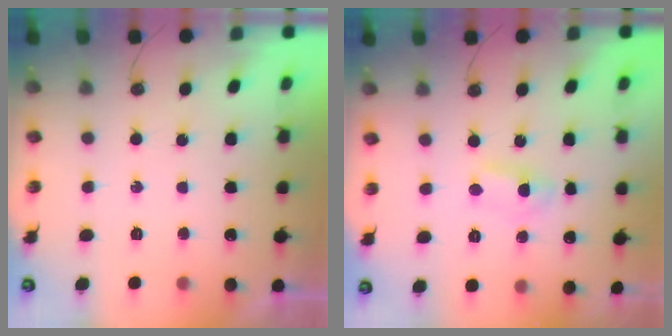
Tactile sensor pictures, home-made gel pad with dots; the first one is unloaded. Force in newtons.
{"total": 1.0, "press": 0.8, "slide": 0.6}